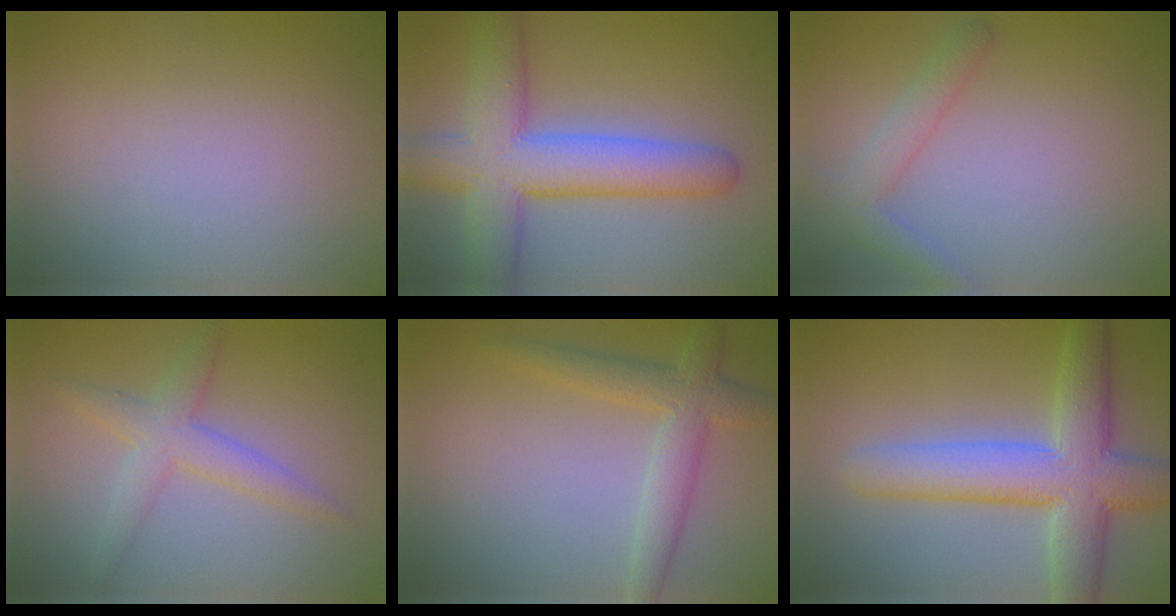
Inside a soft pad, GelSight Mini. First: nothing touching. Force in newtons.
{"total": 8.6, "press": 8.6, "slide": 0.3}
{"total": 2.6, "press": 2.6, "slide": 0.2}
{"total": 3.2, "press": 3.2, "slide": 0.0}
{"total": 3.6, "press": 3.6, "slide": 0.1}
{"total": 7.8, "press": 7.8, "slide": 0.5}